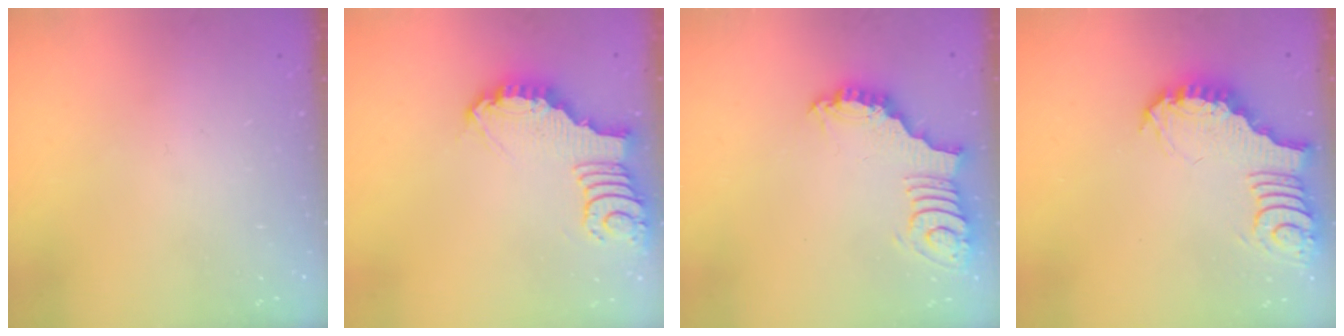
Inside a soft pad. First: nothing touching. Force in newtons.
{"total": 3.8, "press": 3.8, "slide": 0.1}
{"total": 3.4, "press": 3.4, "slide": 0.6}
{"total": 3.9, "press": 3.9, "slide": 0.6}